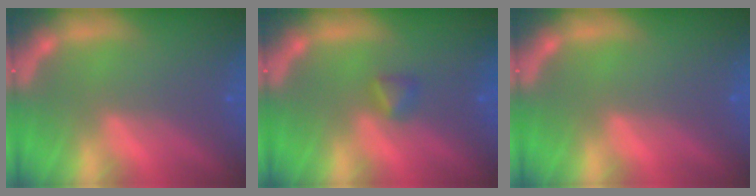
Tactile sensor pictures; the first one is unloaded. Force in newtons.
{"total": 1.4}
{"total": 0.0}